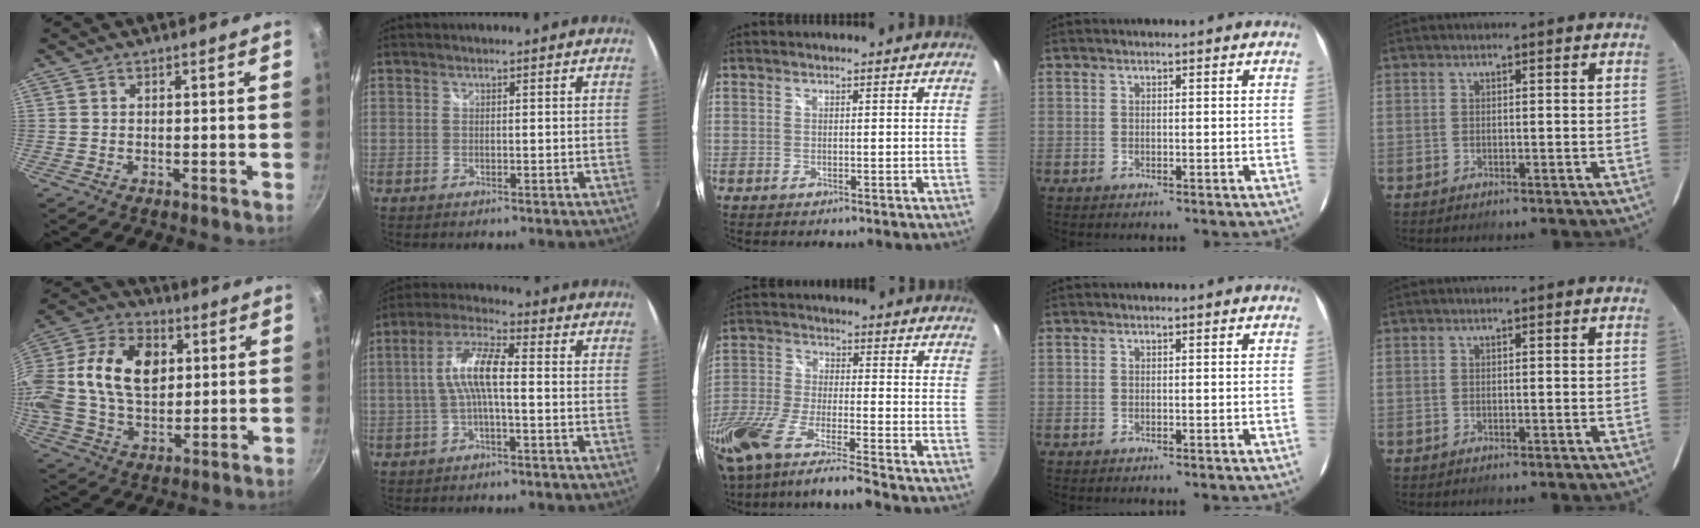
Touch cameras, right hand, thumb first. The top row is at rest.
{"thumb": {"total": 22.6, "force": [3.8, 15.4, 16.1], "torque": [-0.311, 0.025, 0.058]}, "index": {"total": 8.1, "force": [-0.6, 1.8, 7.9], "torque": [-0.166, 0.014, -0.012]}, "middle": {"total": 14.6, "force": [-11.8, 0.7, 8.6], "torque": [-0.182, -0.043, -0.219]}}